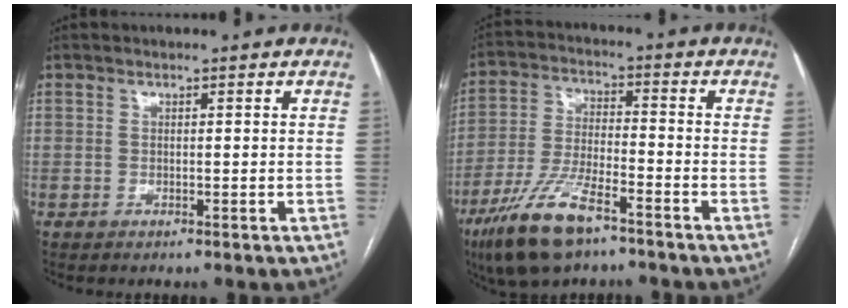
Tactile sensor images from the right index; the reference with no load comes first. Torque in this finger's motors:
{"motor_torque": [0.98, -0.84, 0.44, 0.10]}